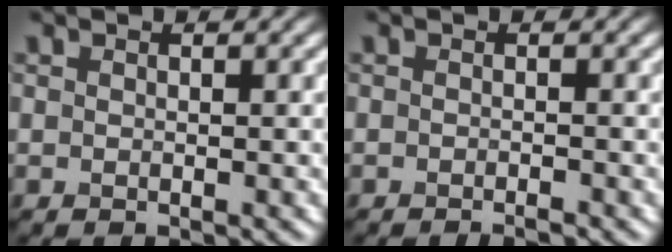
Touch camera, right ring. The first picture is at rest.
{"total": 1.1, "force": [-0.9, 0.1, 0.6], "torque": [-0.004, -0.002, -0.018]}